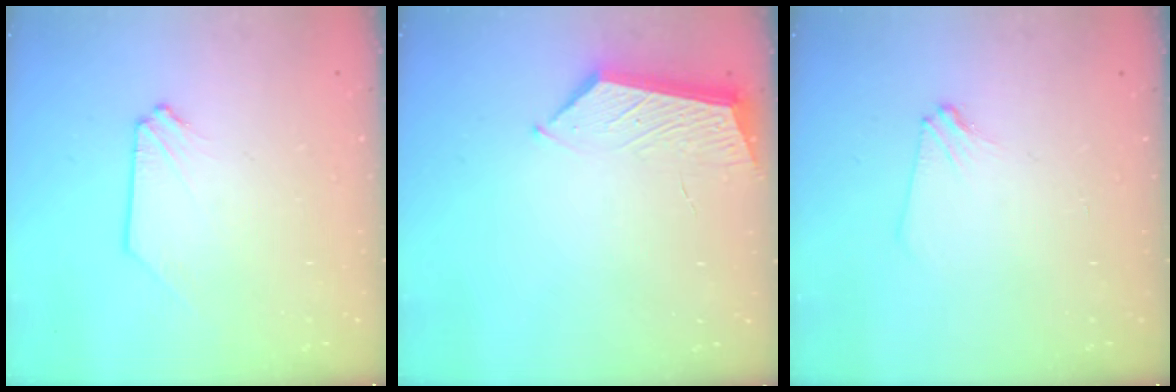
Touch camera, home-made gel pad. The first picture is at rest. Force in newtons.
{"total": 5.5, "press": 5.5, "slide": 0.4}
{"total": 2.9, "press": 2.9, "slide": 0.5}